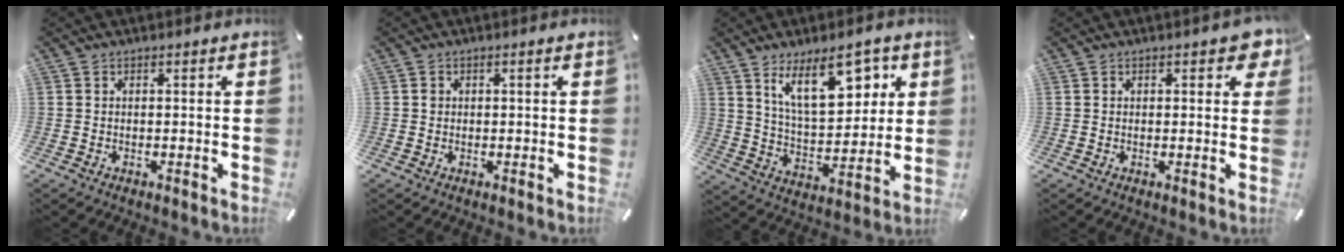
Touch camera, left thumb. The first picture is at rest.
{"total": 0.7, "force": [0.1, 0.5, 0.5], "torque": [-0.011, 0.003, 0.001]}
{"total": 16.2, "force": [8.7, 8.1, 11.0], "torque": [-0.168, -0.026, 0.149]}
{"total": 3.4, "force": [1.6, 1.7, 2.5], "torque": [-0.029, -0.001, 0.023]}